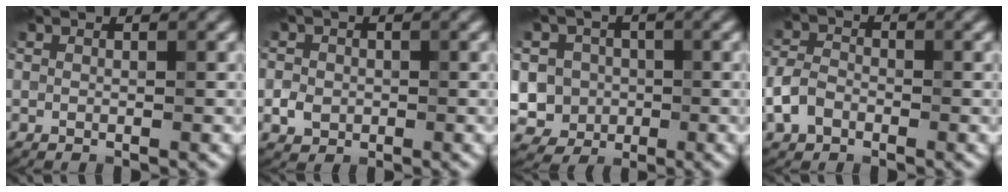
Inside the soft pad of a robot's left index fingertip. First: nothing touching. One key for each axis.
{"total": 1.8, "fx": -0.3, "fy": 1.6, "fz": 0.6, "tx": -0.003, "ty": -0.002, "tz": -0.011}
{"total": 7.4, "fx": -0.5, "fy": 7.0, "fz": 2.3, "tx": -0.044, "ty": 0.023, "tz": -0.036}
{"total": 3.0, "fx": -1.4, "fy": 2.2, "fz": 1.5, "tx": -0.032, "ty": 0.004, "tz": -0.037}